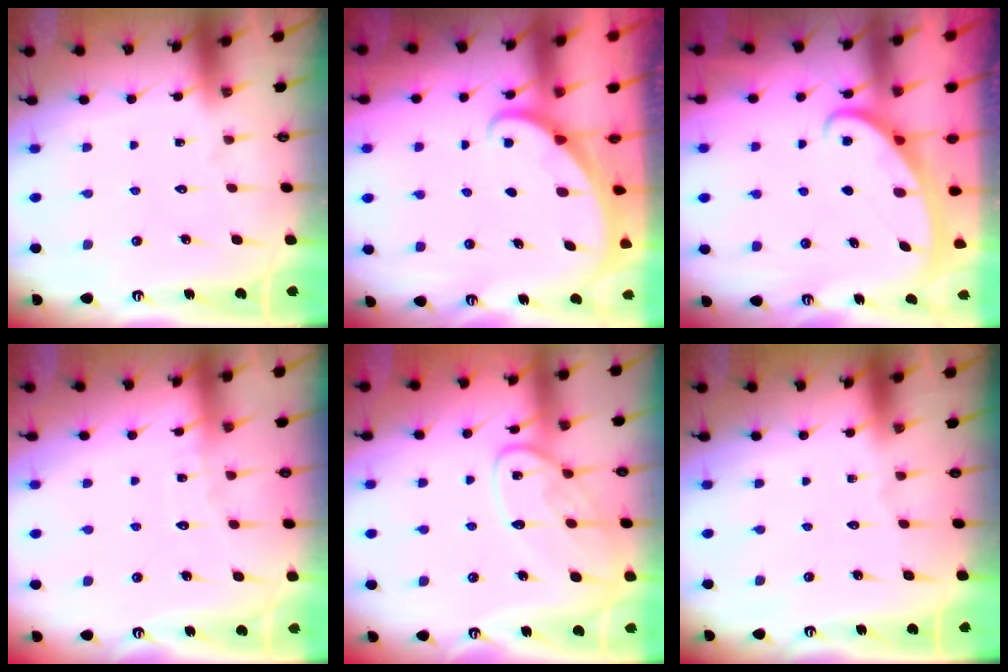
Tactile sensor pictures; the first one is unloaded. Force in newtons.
{"total": 1.6, "press": 1.6, "slide": 0.1}
{"total": 2.6, "press": 2.5, "slide": 0.4}
{"total": 4.1, "press": 4.1, "slide": 0.3}
{"total": 12.7, "press": 12.7, "slide": 1.1}
{"total": 0.0}